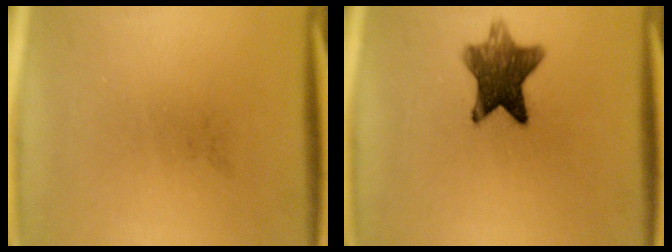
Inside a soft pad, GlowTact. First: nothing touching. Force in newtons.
{"total": 9.3}